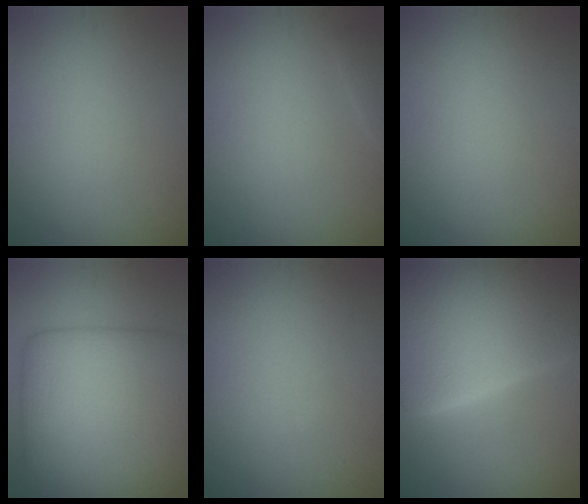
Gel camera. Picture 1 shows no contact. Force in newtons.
{"total": 0.8, "press": 0.8, "slide": 0.1}
{"total": 0.0}
{"total": 11.8, "press": 11.8, "slide": 0.3}
{"total": 0.0}
{"total": 18.5, "press": 18.5, "slide": 1.0}